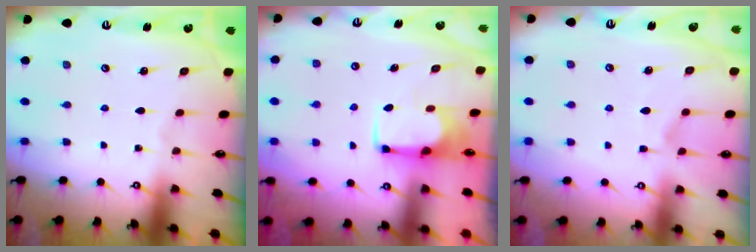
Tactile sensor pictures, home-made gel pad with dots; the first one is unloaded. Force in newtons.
{"total": 1.8, "press": 1.7, "slide": 0.5}
{"total": 2.2, "press": 1.9, "slide": 1.1}